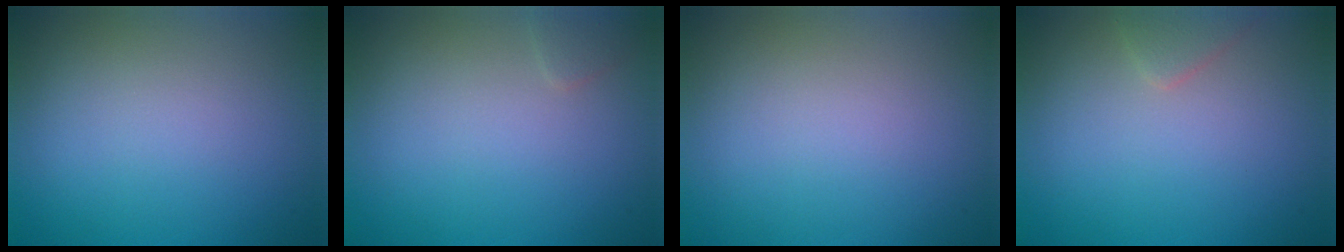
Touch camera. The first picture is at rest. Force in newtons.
{"total": 0.7, "press": 0.7, "slide": 0.0}
{"total": 0.0}
{"total": 1.3, "press": 1.2, "slide": 0.1}